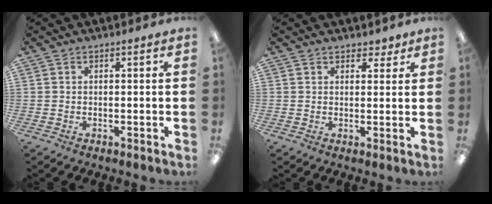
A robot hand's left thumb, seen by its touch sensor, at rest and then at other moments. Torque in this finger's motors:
{"motor_torque": [-0.06, 0.04, -0.19, -0.24, 0.00]}